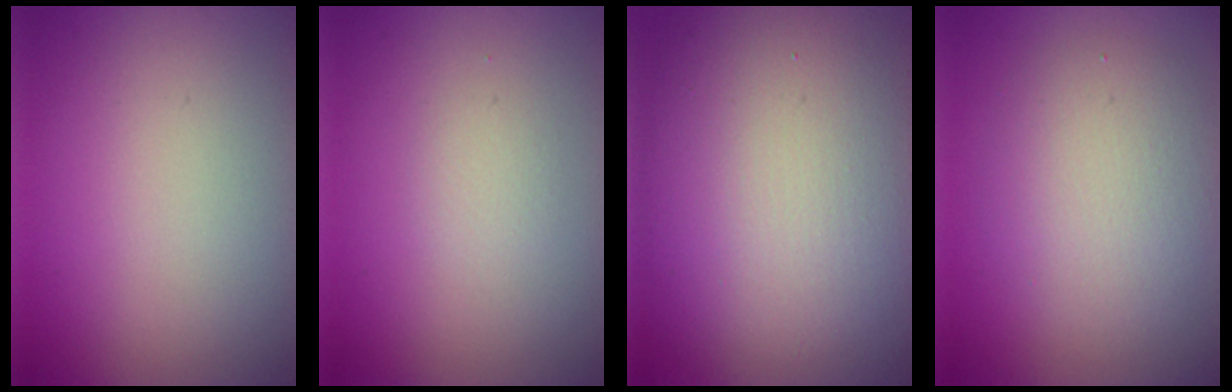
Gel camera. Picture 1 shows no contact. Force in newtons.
{"total": 1.0, "press": 1.0, "slide": 0.1}
{"total": 16.5, "press": 16.5, "slide": 0.9}
{"total": 4.3, "press": 4.3, "slide": 0.2}